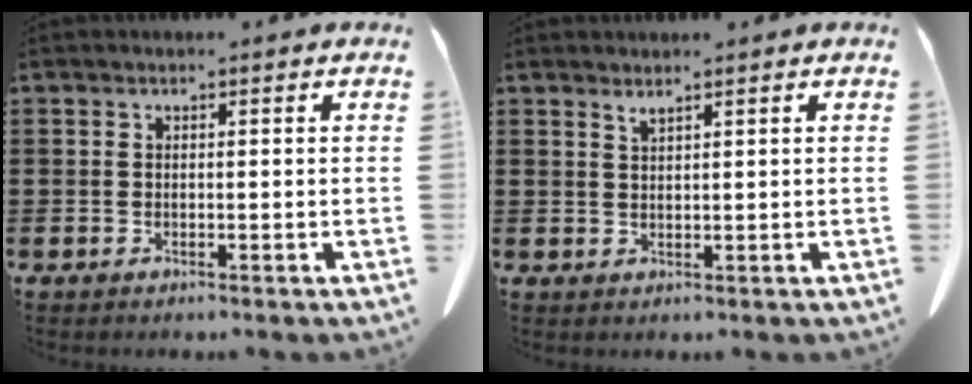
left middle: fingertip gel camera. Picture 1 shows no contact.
{"total": 1.5, "force": [1.3, -0.1, 0.6], "torque": [-0.016, -0.004, 0.026]}